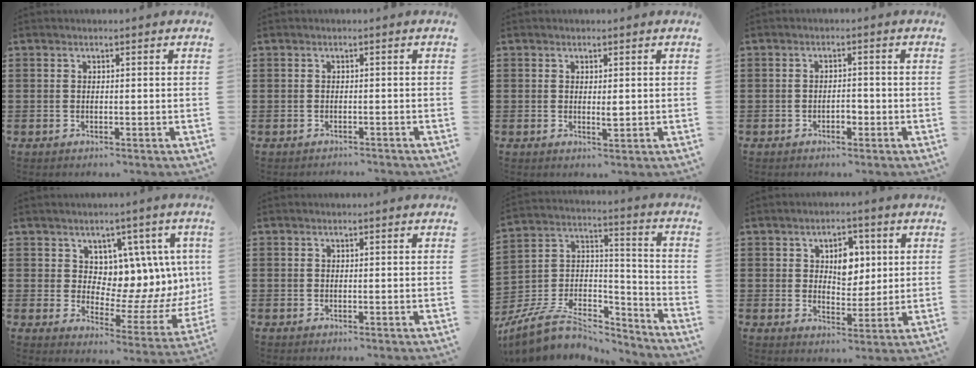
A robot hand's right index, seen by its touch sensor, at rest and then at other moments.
{"total": 1.0, "force": [-0.9, 0.3, -0.1], "torque": [-0.002, 0.004, -0.022]}
{"total": 1.5, "force": [0.1, 0.4, 1.4], "torque": [-0.027, 0.000, 0.002]}
{"total": 1.9, "force": [-0.9, 0.8, 1.4], "torque": [-0.029, 0.002, -0.018]}
{"total": 6.4, "force": [3.6, 4.6, 2.7], "torque": [-0.062, -0.056, 0.060]}
{"total": 0.0}
{"total": 8.7, "force": [-6.4, 4.1, 4.1], "torque": [-0.100, 0.007, -0.125]}
{"total": 5.4, "force": [1.8, 3.8, 3.4], "torque": [-0.057, 0.006, 0.023]}